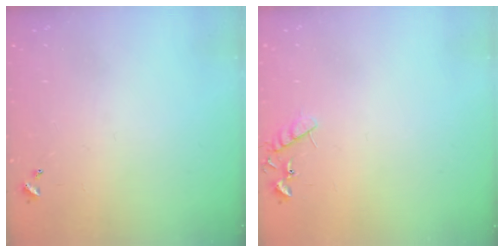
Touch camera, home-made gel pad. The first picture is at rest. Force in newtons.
{"total": 8.0, "press": 8.0, "slide": 0.4}